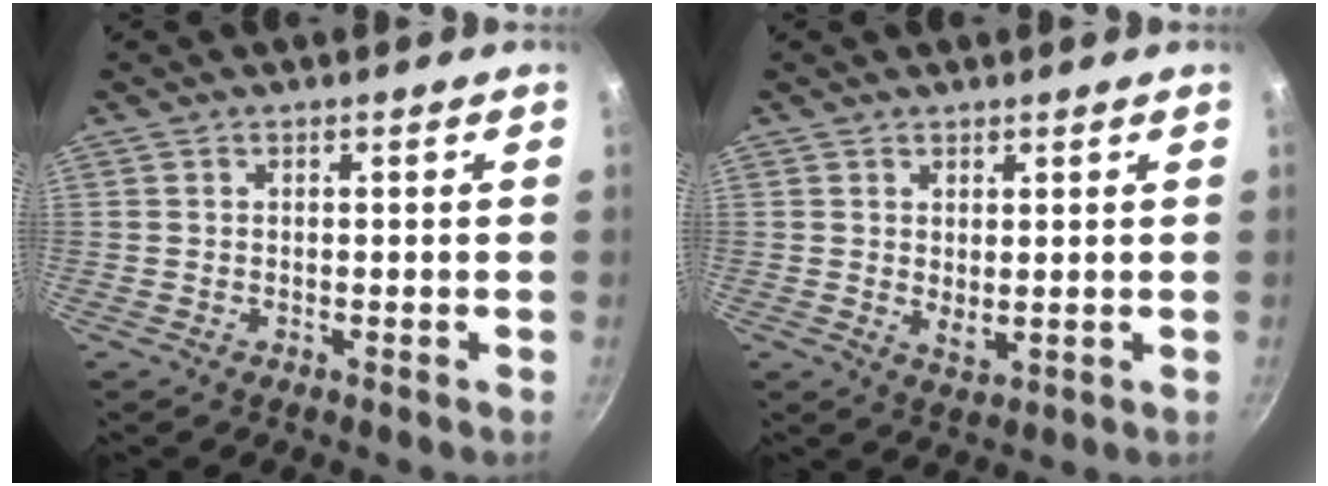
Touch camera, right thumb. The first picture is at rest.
{"total": 2.7, "force": [1.1, 1.2, 2.2], "torque": [-0.033, -0.019, 0.019]}